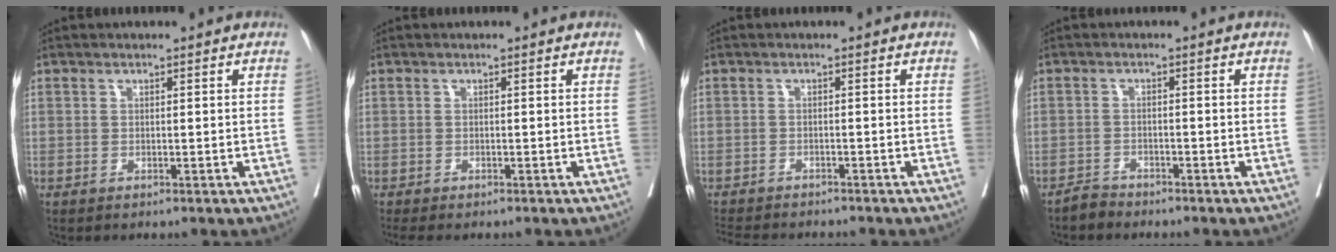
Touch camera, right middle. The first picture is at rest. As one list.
[{"total": 3.2, "force": [-2.8, 0.8, 1.5], "torque": [-0.019, -0.010, -0.039]}, {"total": 9.1, "force": [-8.3, 1.9, 3.3], "torque": [-0.053, -0.011, -0.116]}, {"total": 1.8, "force": [-1.7, 0.4, -0.2], "torque": [0.004, -0.003, -0.032]}]